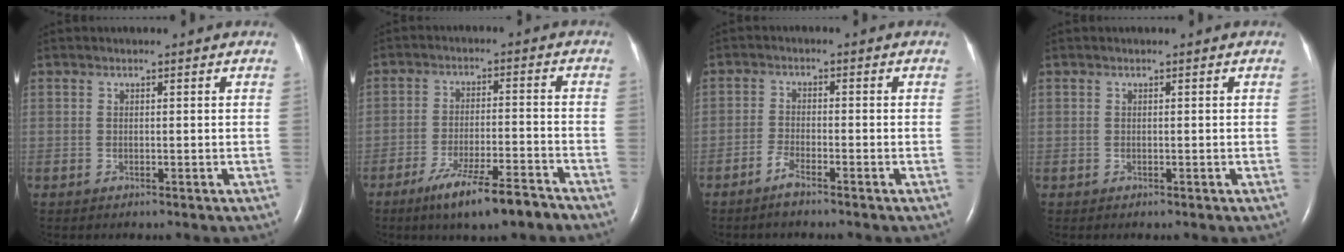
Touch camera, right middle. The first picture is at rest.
{"total": 10.1, "force": [-7.3, 1.0, 6.9], "torque": [-0.119, -0.018, -0.121]}
{"total": 2.7, "force": [-2.2, 0.1, 1.4], "torque": [-0.040, -0.003, -0.047]}
{"total": 0.0}